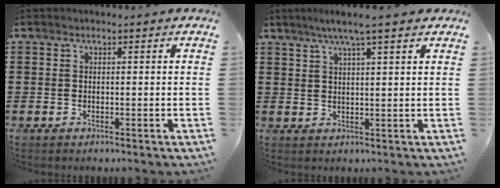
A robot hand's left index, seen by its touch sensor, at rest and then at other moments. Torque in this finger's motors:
{"motor_torque": [0.87, 0.63, 0.58, 0.09]}